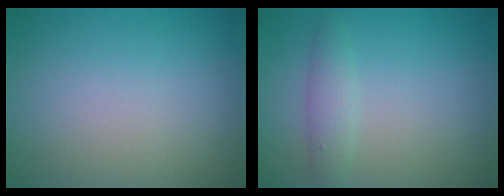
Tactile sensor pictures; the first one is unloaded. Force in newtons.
{"total": 1.9, "press": 1.9, "slide": 0.1}